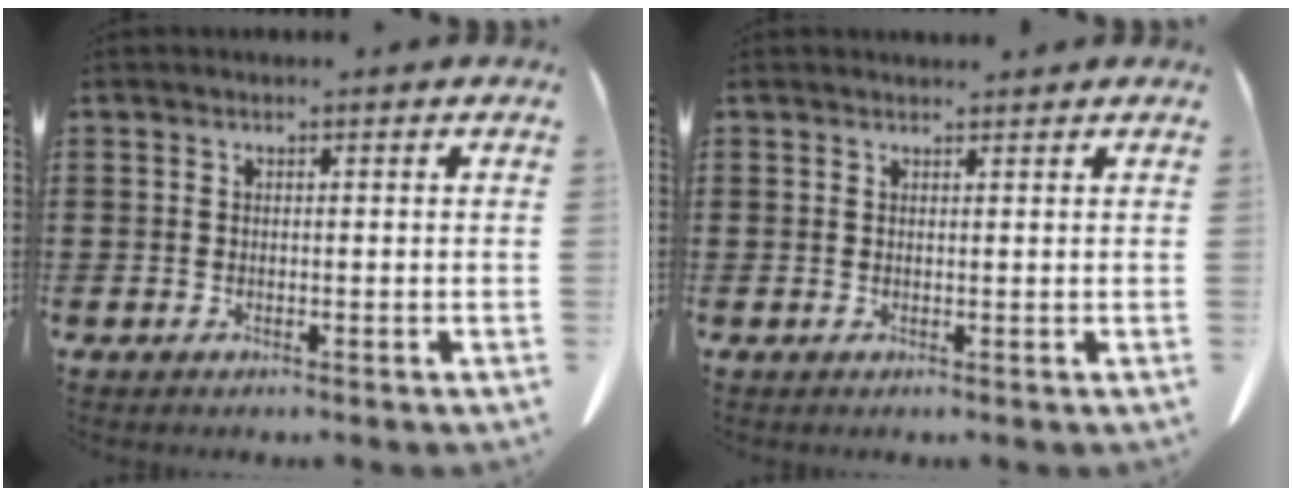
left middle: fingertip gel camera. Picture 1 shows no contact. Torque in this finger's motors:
{"motor_torque": [-0.12, 0.11, 0.00, 0.00]}